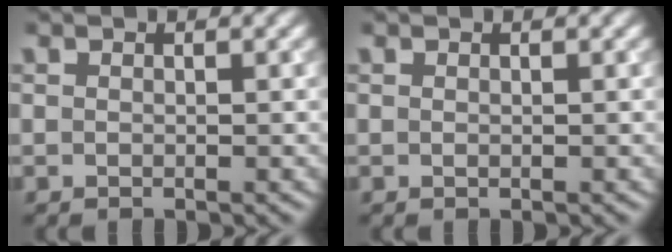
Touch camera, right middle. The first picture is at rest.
{"total": 0.0}